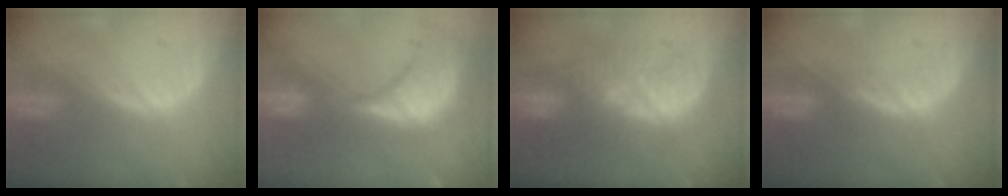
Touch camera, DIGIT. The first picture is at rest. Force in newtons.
{"total": 15.3, "press": 12.2, "slide": 9.3}
{"total": 9.9, "press": 9.9, "slide": 0.3}
{"total": 1.5, "press": 1.5, "slide": 0.2}